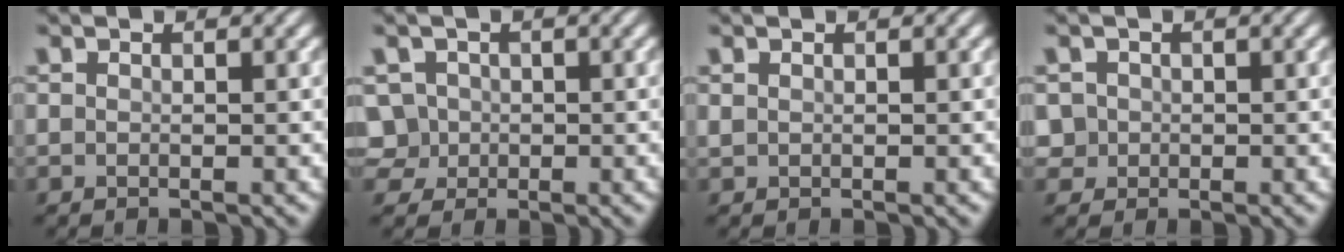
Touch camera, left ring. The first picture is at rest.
{"total": 3.5, "force": [-0.1, 3.3, 1.0], "torque": [-0.017, 0.023, -0.005]}
{"total": 0.0}
{"total": 1.8, "force": [0.2, 1.8, 0.4], "torque": [-0.004, 0.006, 0.008]}